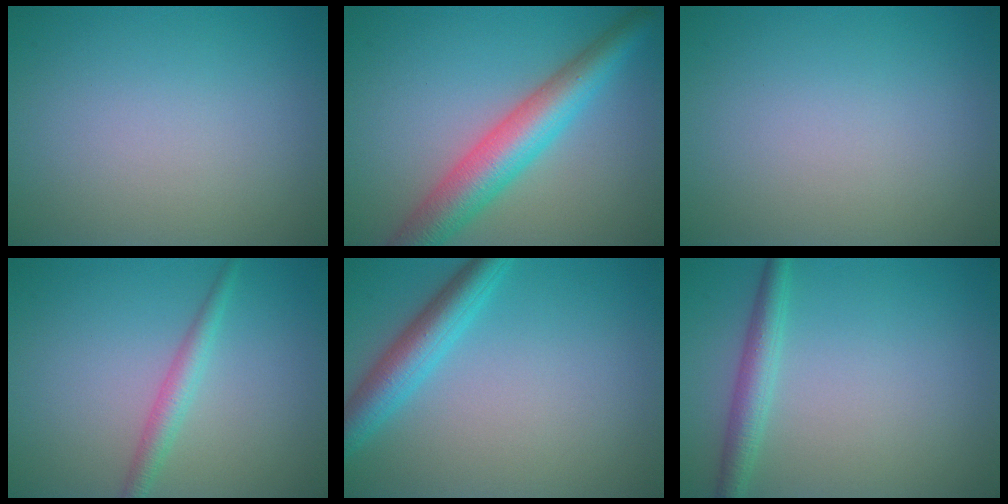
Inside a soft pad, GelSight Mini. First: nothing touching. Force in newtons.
{"total": 6.6, "press": 6.6, "slide": 0.1}
{"total": 0.0}
{"total": 2.1, "press": 2.1, "slide": 0.0}
{"total": 4.2, "press": 4.2, "slide": 0.1}
{"total": 2.5, "press": 2.5, "slide": 0.1}